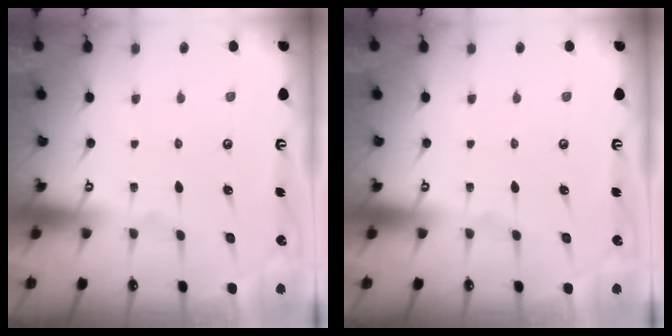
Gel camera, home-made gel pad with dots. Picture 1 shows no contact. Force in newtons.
{"total": 0.0}